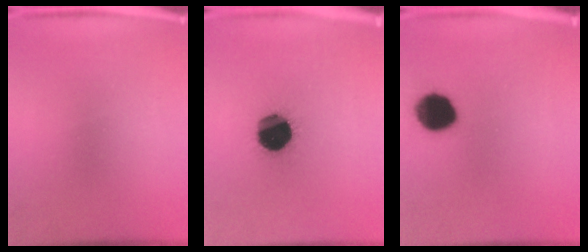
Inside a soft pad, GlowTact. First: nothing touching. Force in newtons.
{"total": 17.6}
{"total": 12.1}